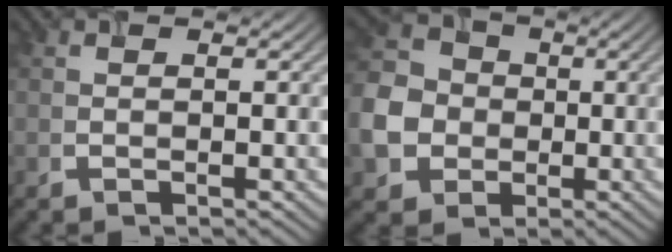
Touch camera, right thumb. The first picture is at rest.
{"total": 8.5, "force": [-1.5, 7.3, 4.0], "torque": [-0.122, -0.002, -0.038]}